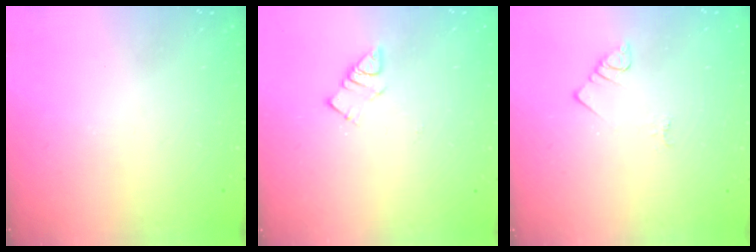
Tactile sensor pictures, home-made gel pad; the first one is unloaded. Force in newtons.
{"total": 4.6, "press": 4.6, "slide": 0.2}
{"total": 2.3, "press": 2.3, "slide": 0.4}